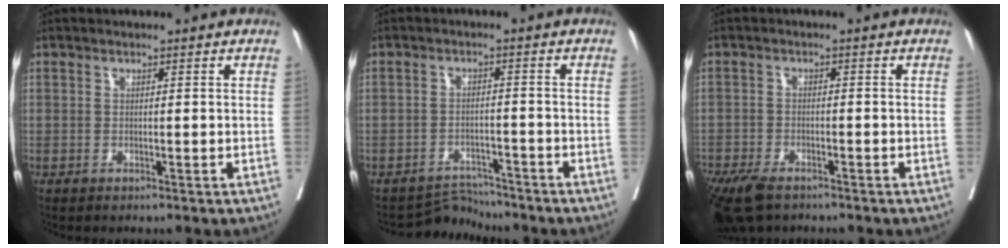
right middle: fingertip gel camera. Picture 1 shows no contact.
{"total": 3.9, "force": [-3.5, 0.3, -1.6], "torque": [0.025, 0.004, -0.054]}
{"total": 10.3, "force": [-7.7, 4.0, 5.6], "torque": [-0.116, -0.017, -0.125]}